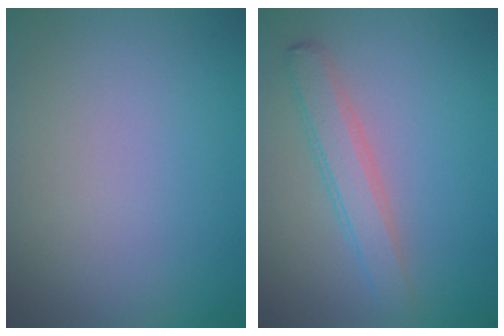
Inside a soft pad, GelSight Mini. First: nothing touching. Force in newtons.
{"total": 2.9, "press": 2.9, "slide": 0.1}